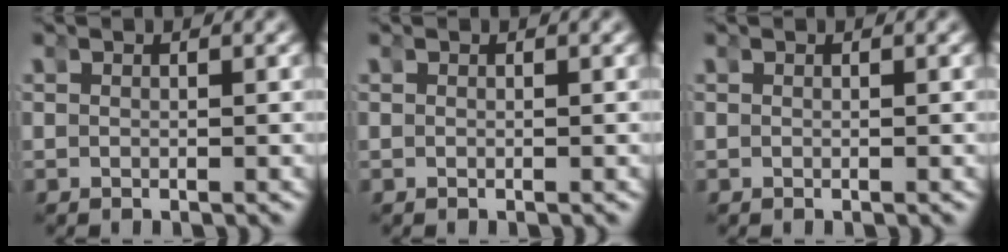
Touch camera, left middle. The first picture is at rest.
{"total": 0.0}
{"total": 0.0}